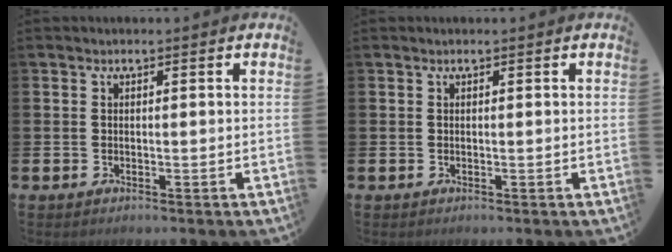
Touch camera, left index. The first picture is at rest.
{"total": 0.0}